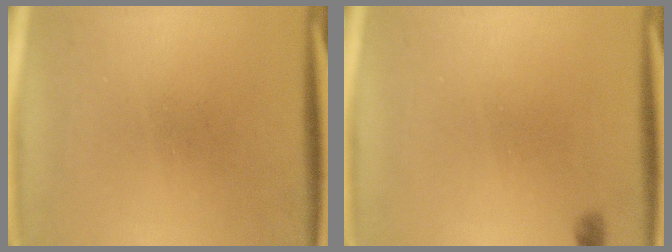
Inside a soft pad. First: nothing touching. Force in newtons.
{"total": 0.7}